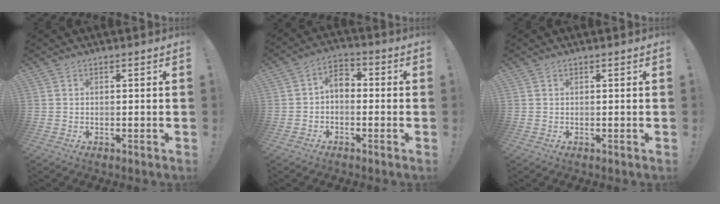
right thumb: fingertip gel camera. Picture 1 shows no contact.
{"total": 5.3, "force": [-0.8, 3.6, 3.7], "torque": [-0.078, 0.009, -0.015]}
{"total": 0.0}